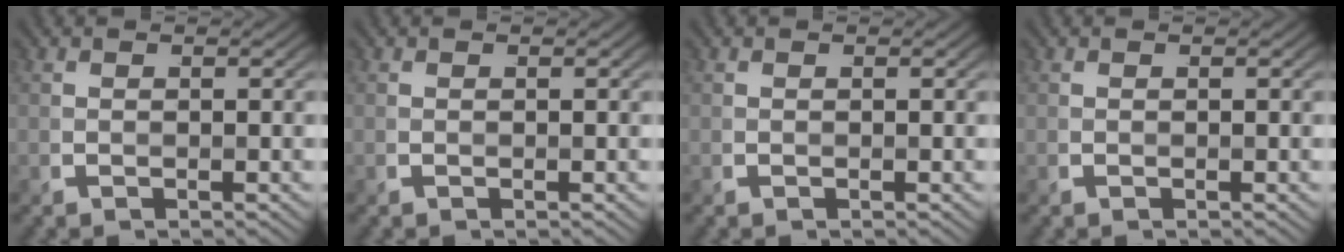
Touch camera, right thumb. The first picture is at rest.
{"total": 0.0}
{"total": 0.0}
{"total": 0.0}